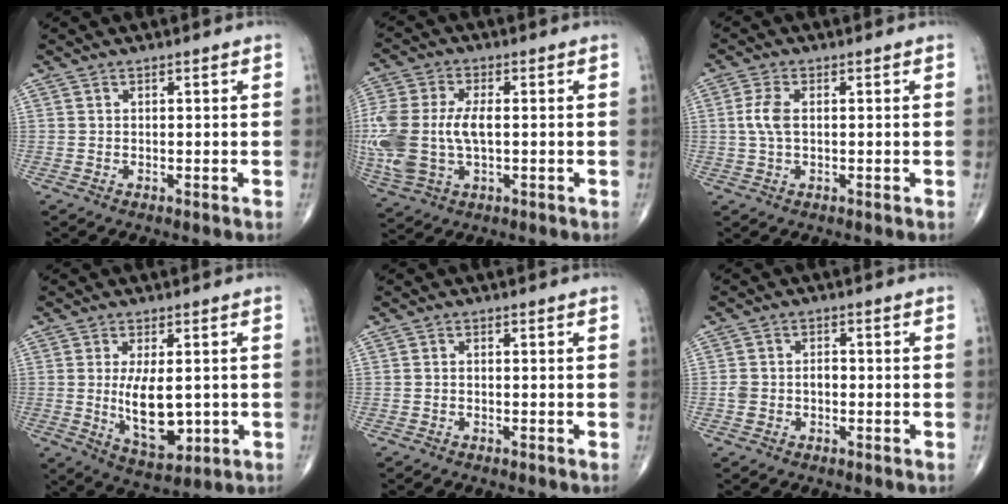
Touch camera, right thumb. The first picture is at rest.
{"total": 16.4, "force": [-0.7, 9.3, 13.5], "torque": [-0.340, -0.001, -0.006]}
{"total": 4.0, "force": [0.3, 2.0, 3.4], "torque": [-0.088, 0.006, 0.002]}
{"total": 10.4, "force": [-0.5, 4.8, 9.1], "torque": [-0.141, -0.021, 0.007]}
{"total": 0.5, "force": [-0.3, 0.2, 0.3], "torque": [-0.003, 0.002, -0.009]}
{"total": 3.5, "force": [-0.7, 2.6, 2.2], "torque": [-0.038, 0.017, -0.011]}